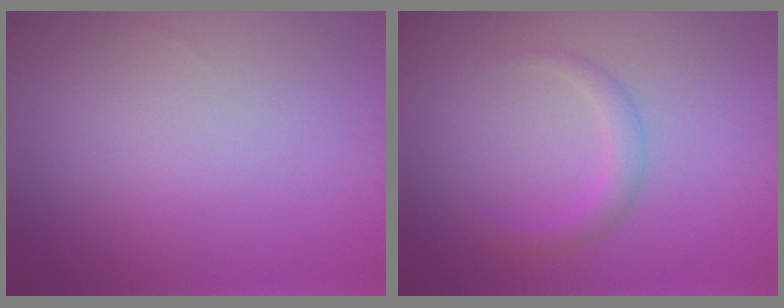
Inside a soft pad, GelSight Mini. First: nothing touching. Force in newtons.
{"total": 1.7, "press": 1.7, "slide": 0.0}